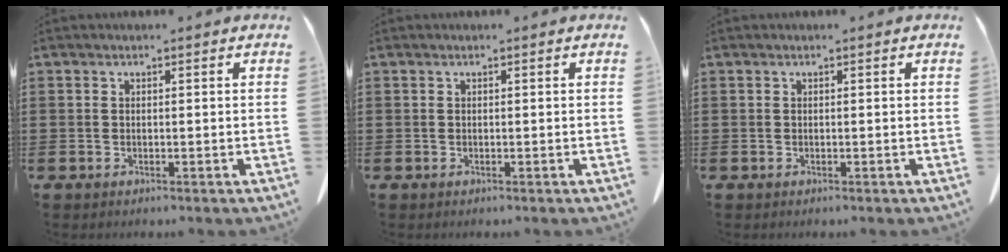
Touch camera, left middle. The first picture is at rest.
{"total": 0.0}
{"total": 0.0}